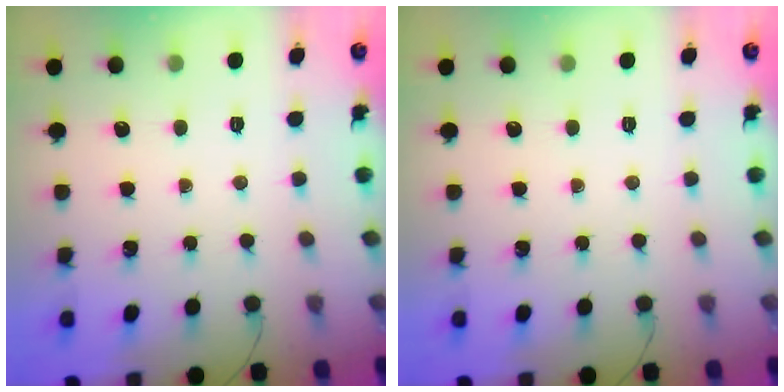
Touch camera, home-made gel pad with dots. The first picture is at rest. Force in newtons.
{"total": 0.0}